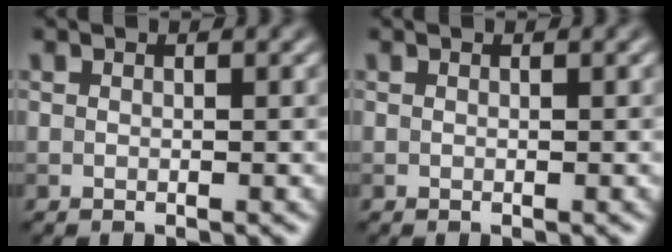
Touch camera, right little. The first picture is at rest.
{"total": 0.0}